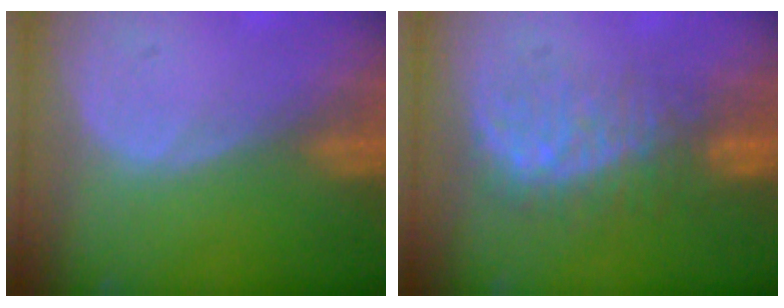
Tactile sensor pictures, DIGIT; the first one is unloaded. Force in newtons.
{"total": 8.1, "press": 8.0, "slide": 0.7}